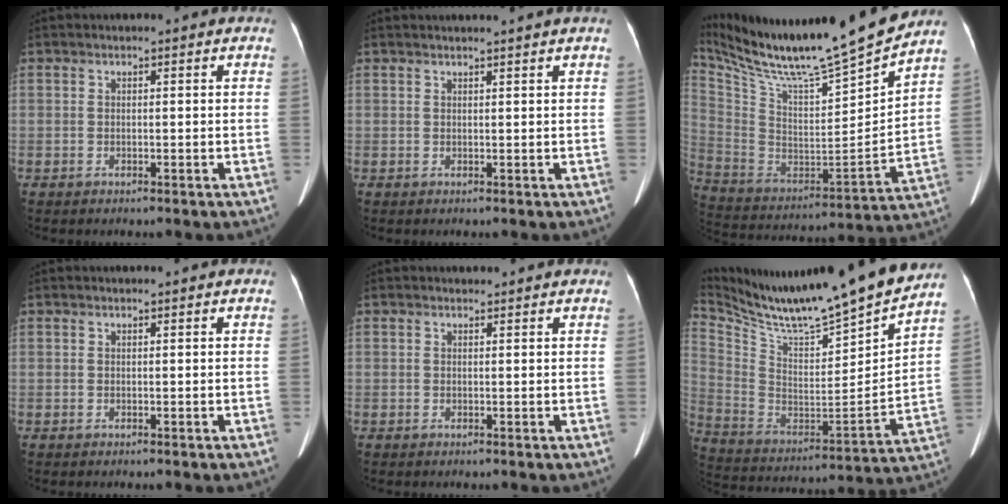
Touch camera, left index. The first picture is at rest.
{"total": 2.3, "force": [2.0, -0.7, 0.8], "torque": [-0.014, 0.004, 0.026]}
{"total": 24.2, "force": [21.5, 0.0, 11.2], "torque": [-0.224, -0.061, 0.351]}
{"total": 0.0}
{"total": 0.9, "force": [0.8, 0.3, 0.0], "torque": [-0.008, 0.011, 0.011]}
{"total": 26.9, "force": [23.9, 0.4, 12.3], "torque": [-0.238, -0.068, 0.373]}